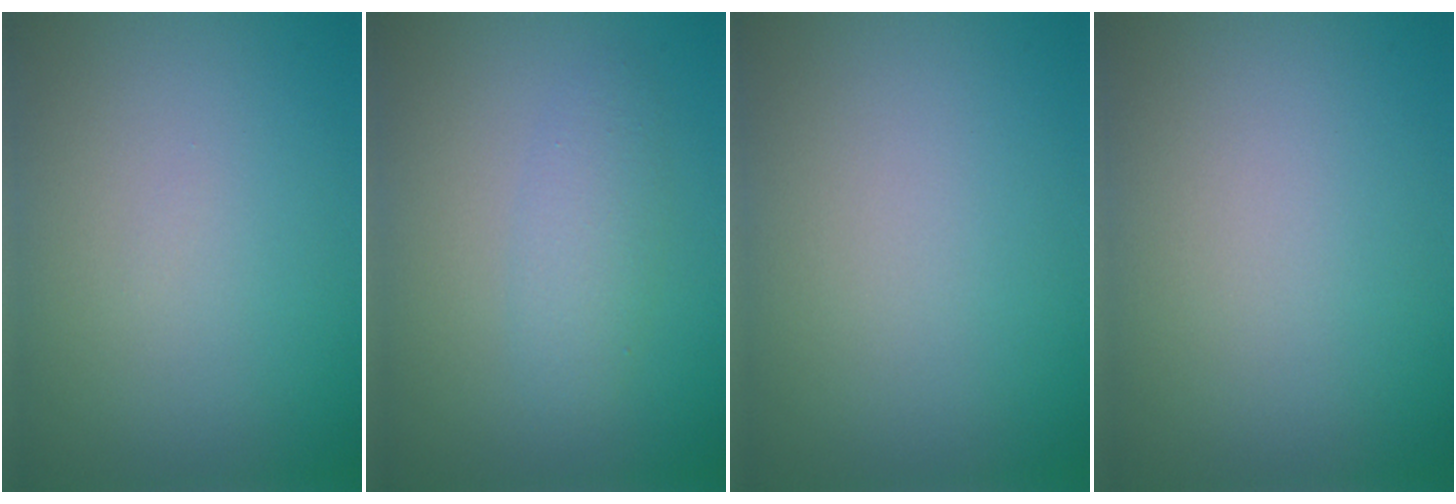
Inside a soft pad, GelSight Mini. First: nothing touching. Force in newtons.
{"total": 2.2, "press": 2.2, "slide": 0.1}
{"total": 0.0}
{"total": 0.0}